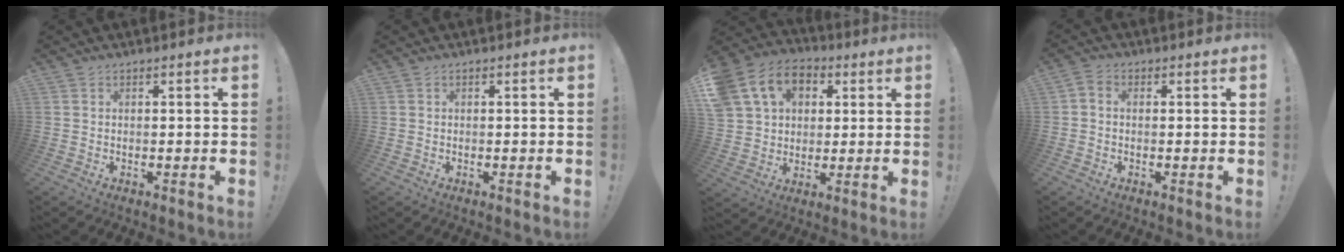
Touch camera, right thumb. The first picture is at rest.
{"total": 0.0}
{"total": 16.3, "force": [6.1, 12.9, 8.0], "torque": [-0.128, -0.013, 0.123]}
{"total": 1.7, "force": [-0.5, 0.9, 1.4], "torque": [-0.030, 0.007, -0.007]}